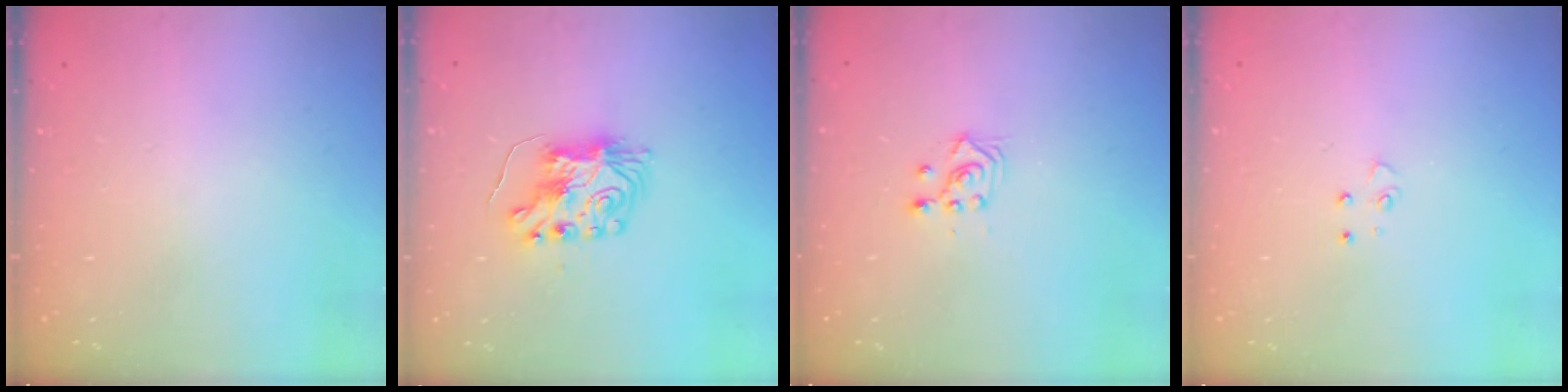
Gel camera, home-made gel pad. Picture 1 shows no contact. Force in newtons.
{"total": 8.4, "press": 8.4, "slide": 0.6}
{"total": 3.1, "press": 3.0, "slide": 0.9}
{"total": 4.1, "press": 4.1, "slide": 0.5}